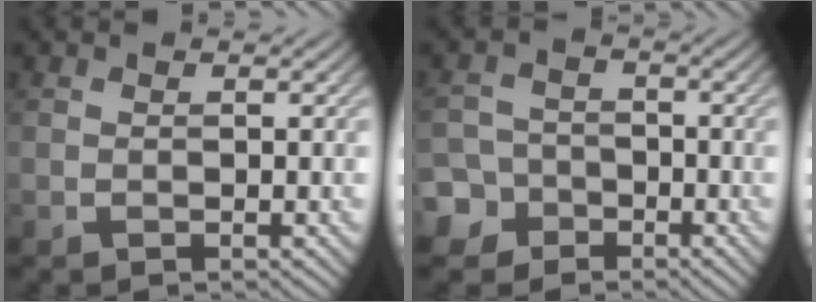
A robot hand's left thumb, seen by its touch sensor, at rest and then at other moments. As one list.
[{"total": 6.0, "force": [-3.6, 4.7, 1.1], "torque": [-0.021, -0.011, -0.085]}]